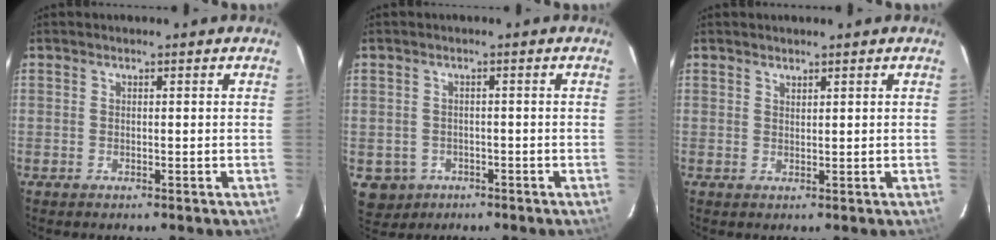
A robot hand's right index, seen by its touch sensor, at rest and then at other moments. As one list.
[{"total": 5.3, "force": [-1.9, 4.8, 0.9], "torque": [-0.027, 0.010, -0.019]}, {"total": 1.0, "force": [0.9, 0.3, 0.2], "torque": [-0.004, 0.001, 0.017]}]